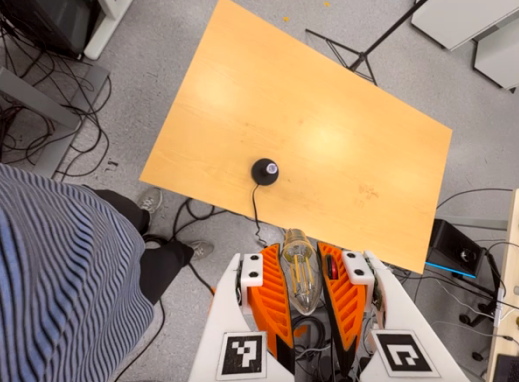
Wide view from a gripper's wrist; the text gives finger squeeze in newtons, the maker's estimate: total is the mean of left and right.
{"total": 21.0, "left": 23.5, "right": 18.6}